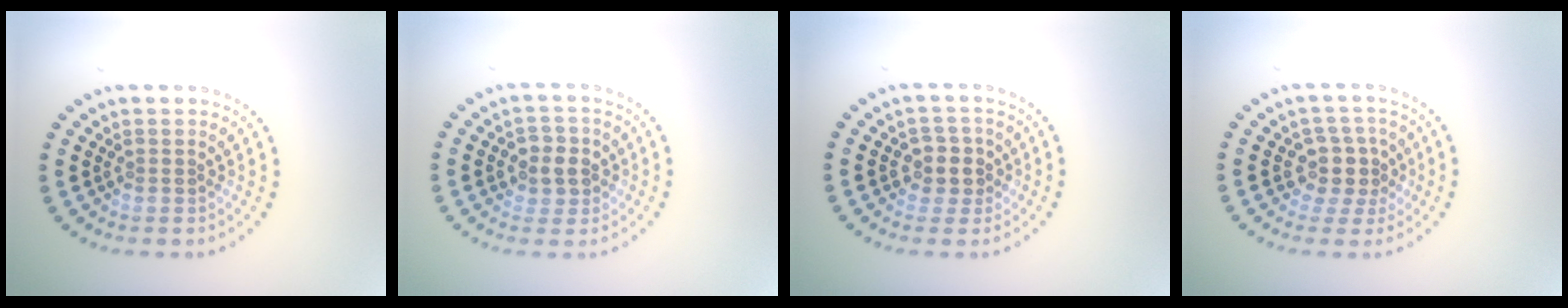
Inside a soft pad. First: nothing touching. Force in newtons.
{"total": 2.7, "press": 2.6, "slide": 0.8}
{"total": 2.3, "press": 2.1, "slide": 0.9}
{"total": 3.0, "press": 2.4, "slide": 1.7}